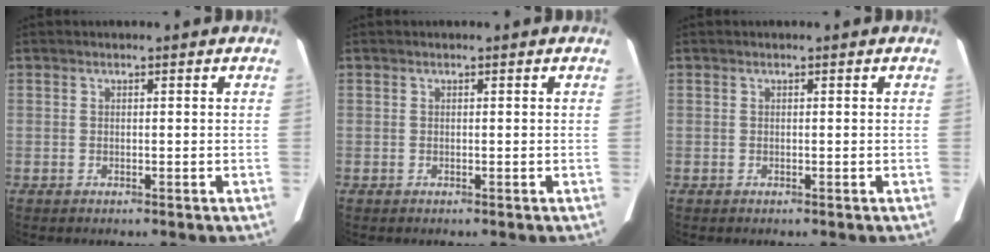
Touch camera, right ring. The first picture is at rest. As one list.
[{"total": 0.0}, {"total": 0.0}]